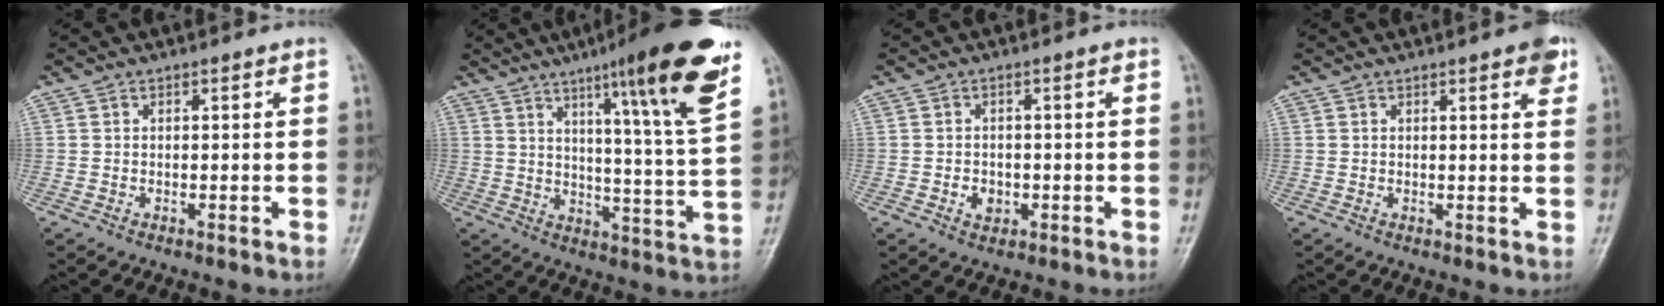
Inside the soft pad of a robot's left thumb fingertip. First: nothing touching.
{"total": 18.7, "force": [10.7, 0.9, 15.3], "torque": [-0.200, -0.054, 0.150]}
{"total": 2.7, "force": [-0.8, 2.2, 1.4], "torque": [-0.014, 0.005, -0.010]}
{"total": 3.9, "force": [2.2, 1.0, 3.1], "torque": [-0.030, -0.006, 0.022]}